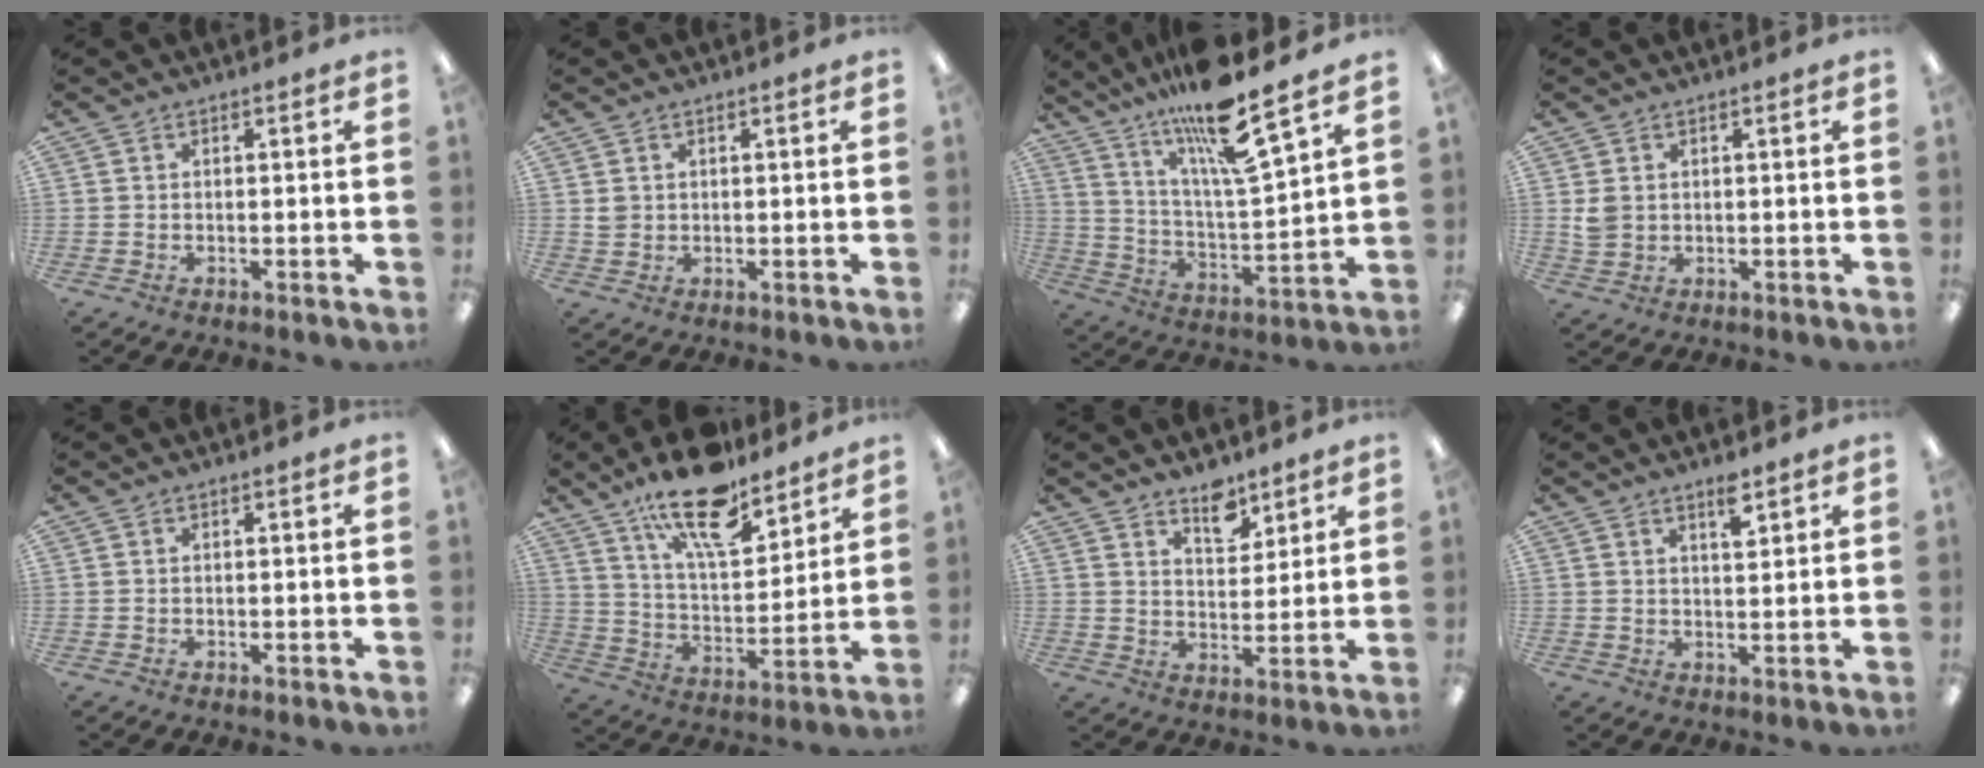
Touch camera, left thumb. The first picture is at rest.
{"total": 1.9, "force": [0.7, 1.6, 0.6], "torque": [-0.014, 0.003, 0.013]}
{"total": 16.3, "force": [13.4, 1.5, 9.2], "torque": [-0.171, -0.092, 0.221]}
{"total": 3.3, "force": [1.0, 2.7, 1.7], "torque": [-0.027, 0.001, 0.018]}
{"total": 0.0}
{"total": 18.6, "force": [13.4, 7.0, 10.9], "torque": [-0.178, -0.075, 0.227]}
{"total": 7.0, "force": [5.8, 3.3, 2.4], "torque": [-0.016, -0.042, 0.100]}
{"total": 4.6, "force": [3.3, 1.5, 2.8], "torque": [-0.032, -0.017, 0.051]}